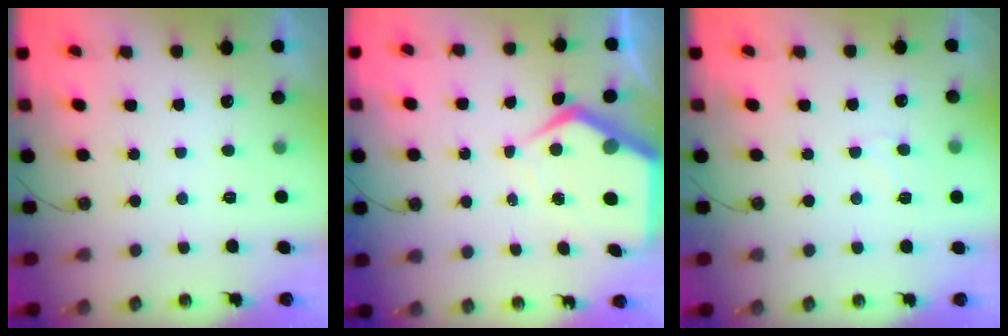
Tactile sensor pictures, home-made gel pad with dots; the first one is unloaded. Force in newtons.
{"total": 8.7, "press": 8.7, "slide": 1.0}
{"total": 5.3, "press": 5.2, "slide": 0.6}